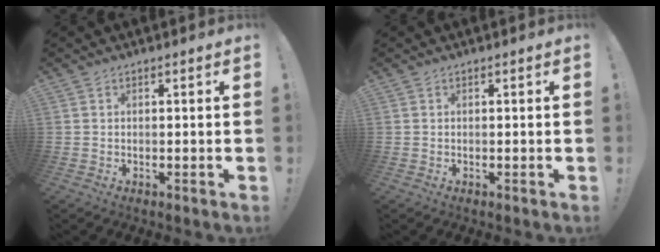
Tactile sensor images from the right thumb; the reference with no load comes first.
{"total": 0.0}